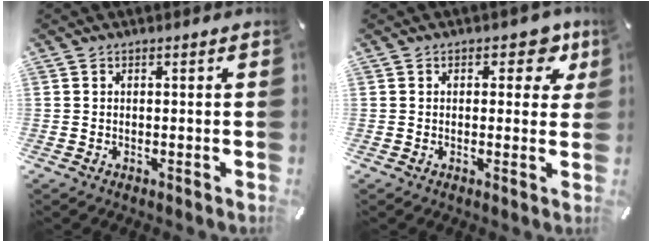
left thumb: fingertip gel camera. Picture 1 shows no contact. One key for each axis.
{"total": 6.1, "fx": 2.7, "fy": 3.7, "fz": 4.1, "tx": -0.034, "ty": -0.007, "tz": 0.038}